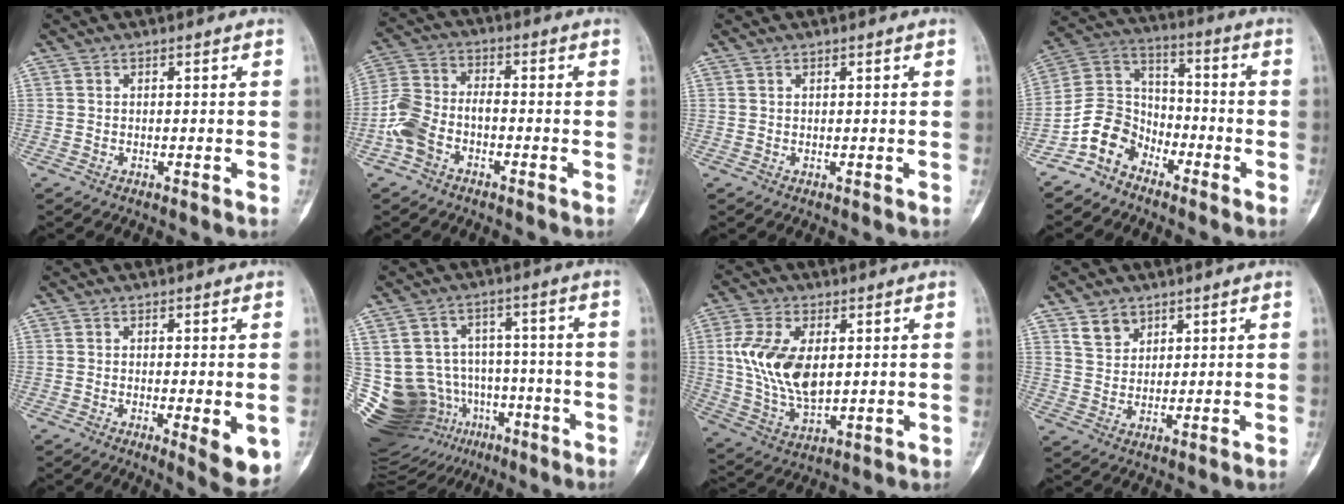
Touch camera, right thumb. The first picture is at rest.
{"total": 8.1, "force": [-3.4, 5.2, 5.3], "torque": [-0.118, 0.033, -0.073]}
{"total": 0.0}
{"total": 9.9, "force": [-6.6, 6.9, 2.5], "torque": [-0.028, 0.077, -0.140]}
{"total": 6.6, "force": [-1.4, 1.9, 6.1], "torque": [-0.079, -0.017, -0.015]}
{"total": 22.6, "force": [-9.4, 17.2, 11.4], "torque": [-0.217, 0.073, -0.134]}
{"total": 14.2, "force": [2.5, 8.1, 11.5], "torque": [-0.219, -0.010, 0.055]}
{"total": 4.7, "force": [3.1, 3.2, 1.5], "torque": [-0.009, -0.022, 0.065]}